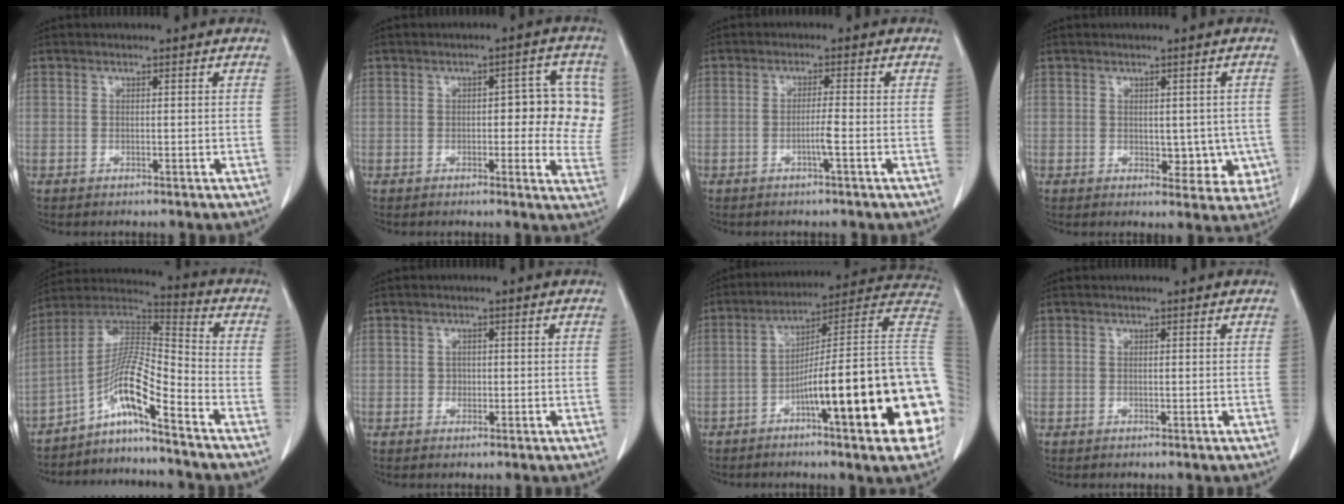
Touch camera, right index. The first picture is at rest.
{"total": 8.9, "force": [1.3, 3.8, 8.0], "torque": [-0.067, 0.012, 0.010]}
{"total": 2.3, "force": [-0.9, -0.5, 2.1], "torque": [-0.041, -0.002, -0.019]}
{"total": 5.8, "force": [-0.4, 3.6, 4.4], "torque": [-0.030, 0.003, 0.003]}
{"total": 10.3, "force": [-6.4, 0.3, 8.1], "torque": [-0.157, 0.022, -0.121]}
{"total": 1.0, "force": [-0.1, 0.9, 0.4], "torque": [-0.002, 0.003, -0.001]}
{"total": 22.6, "force": [-6.2, 1.0, 21.7], "torque": [-0.214, 0.022, -0.093]}
{"total": 0.0}